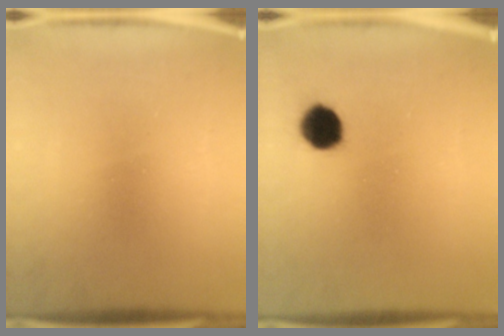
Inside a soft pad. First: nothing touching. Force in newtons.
{"total": 6.7}